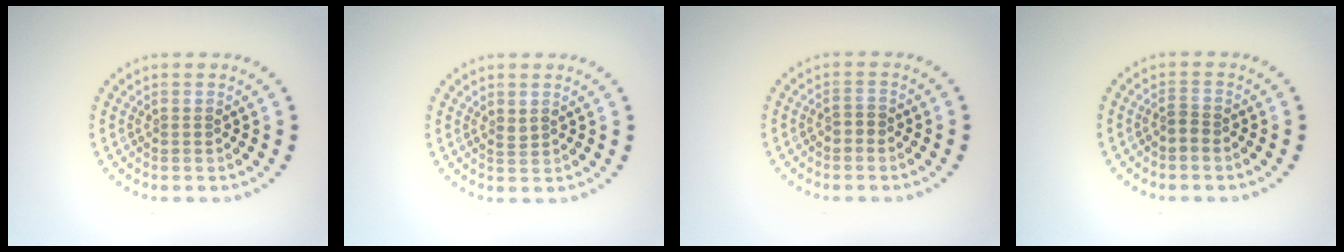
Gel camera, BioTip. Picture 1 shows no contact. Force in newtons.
{"total": 0.6, "press": 0.5, "slide": 0.3}
{"total": 0.8, "press": 0.8, "slide": 0.2}
{"total": 1.2, "press": 0.8, "slide": 0.9}